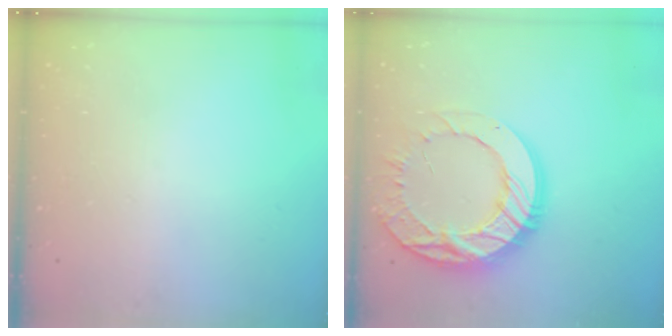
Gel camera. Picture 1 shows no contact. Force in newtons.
{"total": 21.8, "press": 21.7, "slide": 1.9}